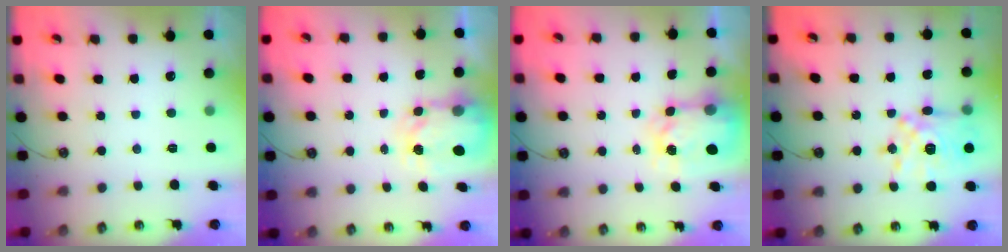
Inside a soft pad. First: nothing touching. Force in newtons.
{"total": 4.7, "press": 4.7, "slide": 0.3}
{"total": 5.4, "press": 5.3, "slide": 0.8}
{"total": 13.4, "press": 13.4, "slide": 1.3}